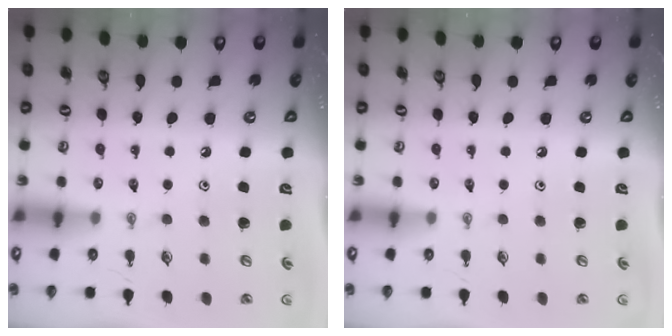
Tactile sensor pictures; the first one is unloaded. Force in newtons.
{"total": 0.0}